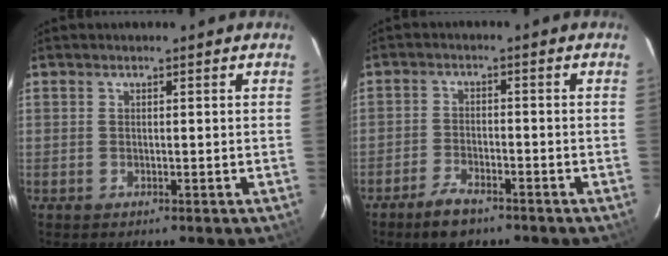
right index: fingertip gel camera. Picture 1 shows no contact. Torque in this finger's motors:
{"motor_torque": [0.36, -0.43, 0.03, 0.02]}